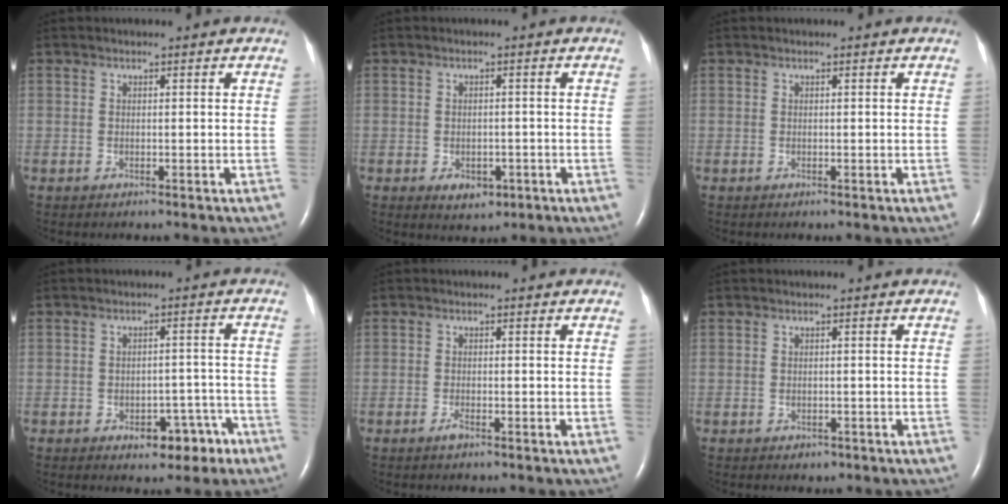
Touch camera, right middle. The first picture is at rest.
{"total": 3.3, "force": [-1.5, 2.2, 2.0], "torque": [-0.023, 0.001, -0.009]}
{"total": 0.0}
{"total": 5.6, "force": [-3.3, 3.1, 3.3], "torque": [-0.028, 0.020, -0.038]}
{"total": 1.0, "force": [-0.7, 0.1, 0.7], "torque": [-0.019, -0.001, -0.014]}
{"total": 1.0, "force": [-0.6, 0.7, 0.3], "torque": [-0.005, 0.001, -0.006]}